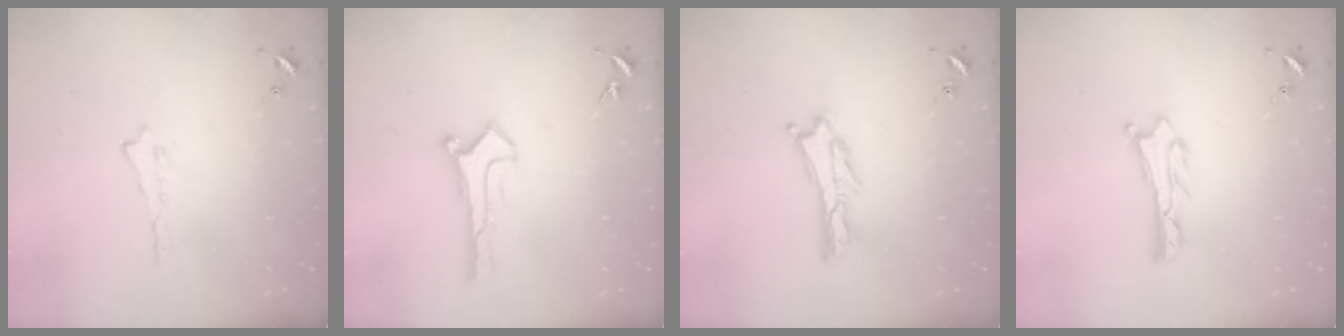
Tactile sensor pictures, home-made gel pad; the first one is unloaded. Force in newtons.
{"total": 0.0}
{"total": 1.2, "press": 1.1, "slide": 0.3}
{"total": 1.2, "press": 1.2, "slide": 0.0}